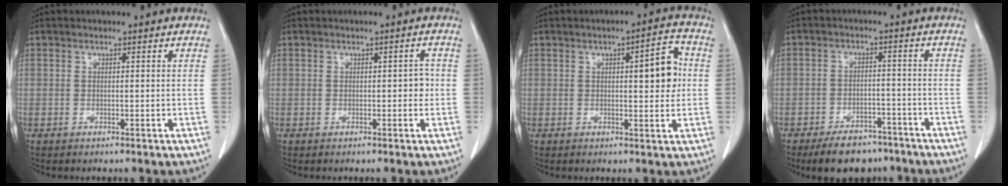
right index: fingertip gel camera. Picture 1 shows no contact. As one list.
[{"total": 1.7, "force": [-0.1, 0.8, 1.4], "torque": [-0.011, 0.005, -0.002]}, {"total": 6.5, "force": [0.8, 1.7, 6.2], "torque": [-0.084, 0.012, 0.012]}, {"total": 8.6, "force": [-6.9, 4.3, 3.0], "torque": [-0.039, 0.005, -0.104]}]